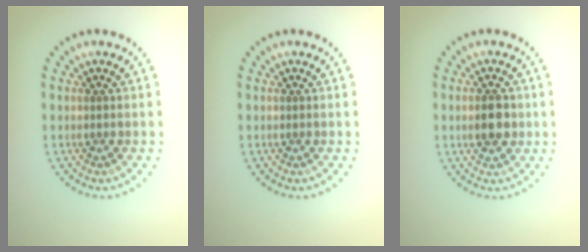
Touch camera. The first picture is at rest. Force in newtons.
{"total": 0.0}
{"total": 3.0, "press": 3.0, "slide": 0.1}